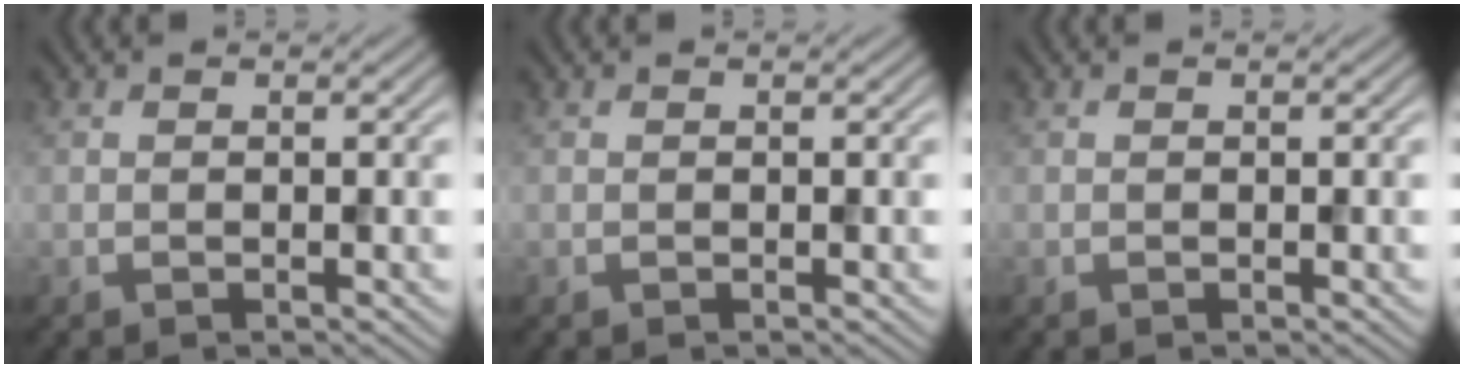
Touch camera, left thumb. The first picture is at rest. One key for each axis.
{"total": 0.0}
{"total": 0.0}